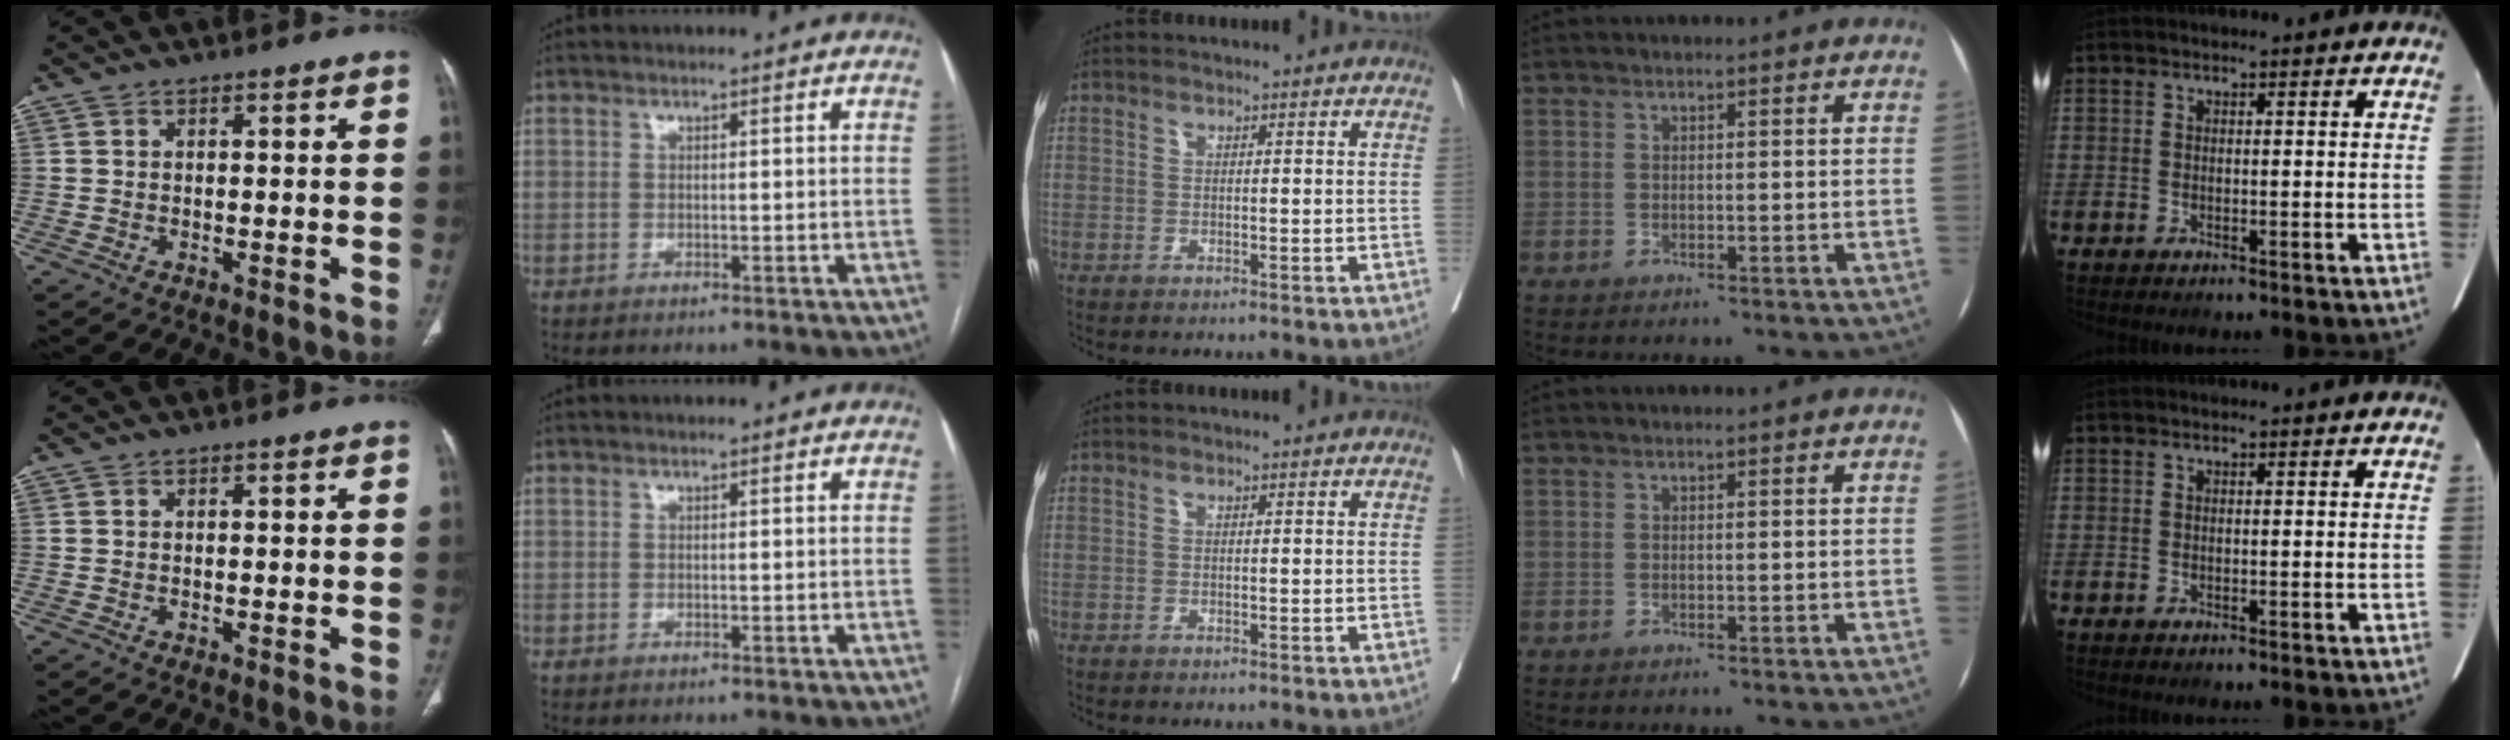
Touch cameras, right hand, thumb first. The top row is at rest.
{}